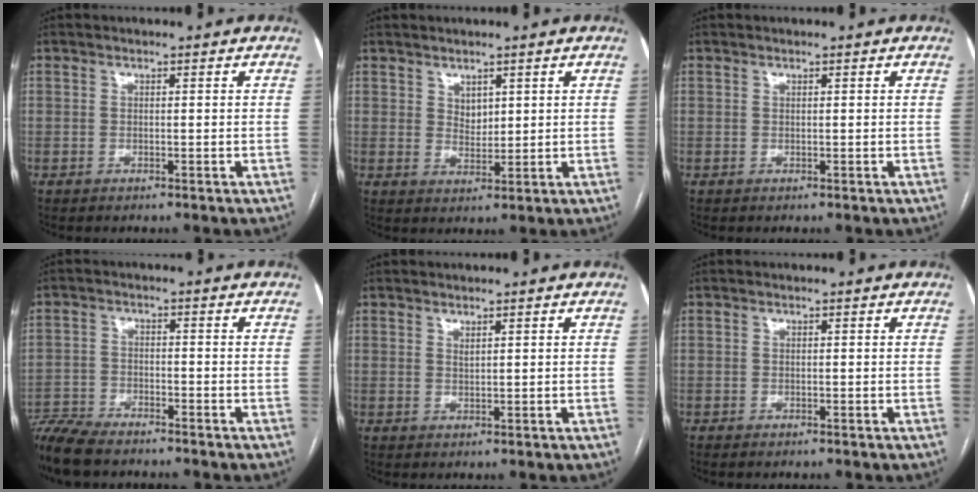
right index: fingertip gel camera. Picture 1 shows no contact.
{"total": 2.6, "force": [1.4, 1.7, 1.4], "torque": [-0.025, -0.002, 0.033]}
{"total": 0.0}
{"total": 9.1, "force": [-8.1, 1.9, 3.7], "torque": [-0.069, -0.015, -0.141]}
{"total": 0.8, "force": [0.6, 0.1, 0.4], "torque": [-0.010, -0.003, 0.013]}
{"total": 0.6, "force": [-0.5, 0.1, 0.2], "torque": [-0.007, -0.002, -0.009]}